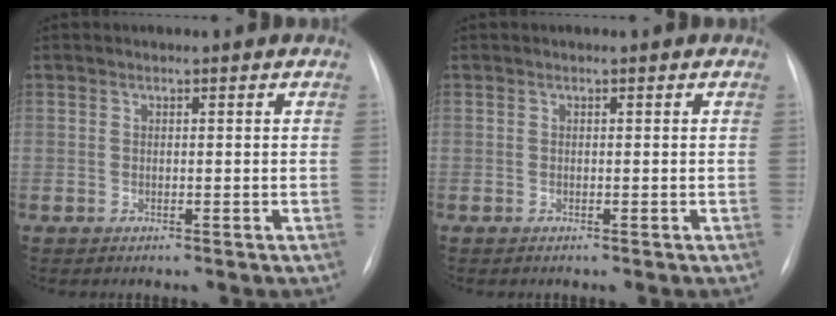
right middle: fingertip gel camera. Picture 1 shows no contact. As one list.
[{"total": 0.0}]